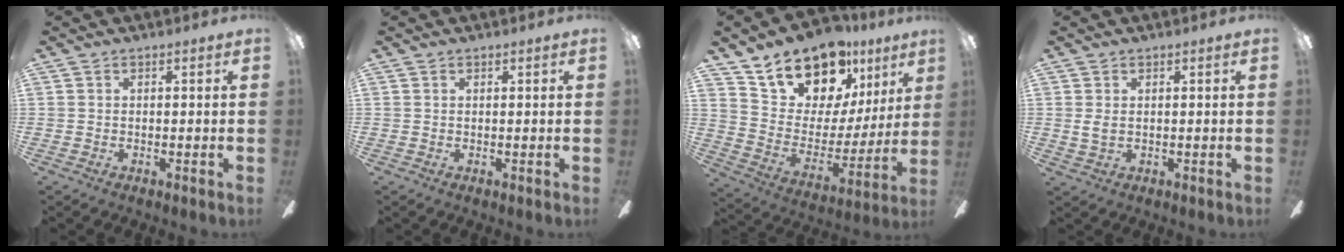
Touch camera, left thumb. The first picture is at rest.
{"total": 0.5, "force": [0.4, 0.2, 0.3], "torque": [-0.006, 0.003, 0.006]}
{"total": 19.6, "force": [15.5, 10.0, 6.7], "torque": [-0.126, -0.112, 0.286]}
{"total": 2.1, "force": [0.6, 1.2, 1.6], "torque": [-0.040, 0.000, 0.007]}